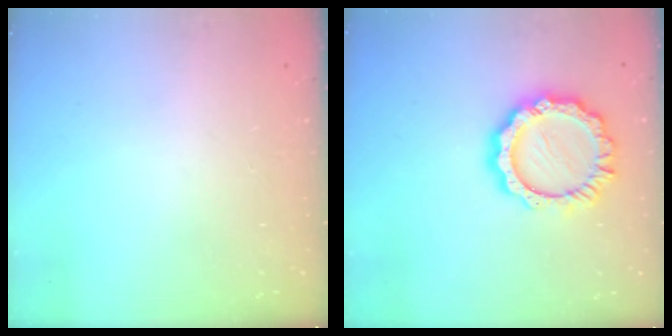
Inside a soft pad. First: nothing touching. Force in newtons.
{"total": 12.3, "press": 12.3, "slide": 1.1}